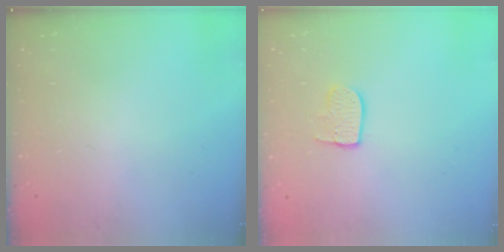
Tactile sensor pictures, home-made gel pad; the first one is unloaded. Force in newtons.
{"total": 6.7, "press": 6.7, "slide": 0.2}